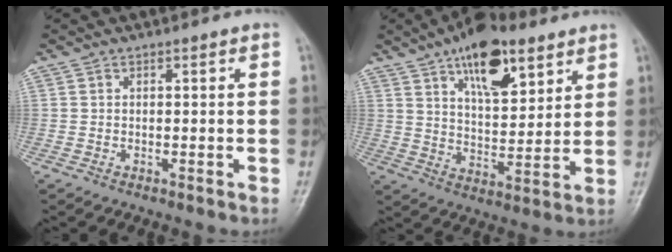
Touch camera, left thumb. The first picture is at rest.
{"total": 14.8, "force": [8.4, 6.9, 10.1], "torque": [-0.120, -0.039, 0.135]}